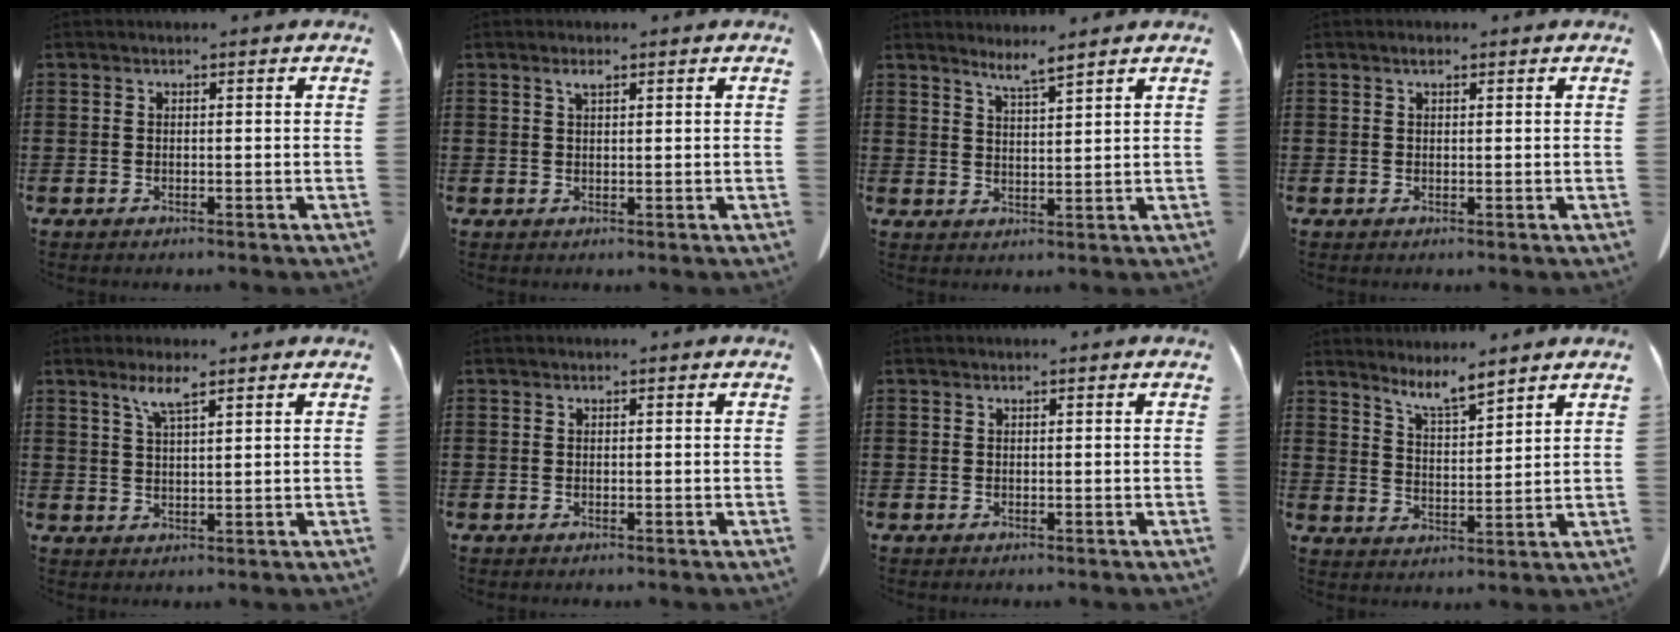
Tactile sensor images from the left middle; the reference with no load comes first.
{"total": 1.6, "force": [1.0, 0.3, 1.2], "torque": [-0.026, -0.001, 0.018]}
{"total": 3.6, "force": [3.2, -0.6, 1.6], "torque": [-0.039, -0.011, 0.057]}
{"total": 0.9, "force": [0.5, 0.3, 0.7], "torque": [-0.014, 0.002, 0.010]}
{"total": 4.1, "force": [2.8, 0.5, 2.9], "torque": [-0.065, 0.003, 0.049]}
{"total": 0.0}
{"total": 0.0}
{"total": 5.7, "force": [5.2, 0.1, 2.3], "torque": [-0.061, -0.024, 0.092]}